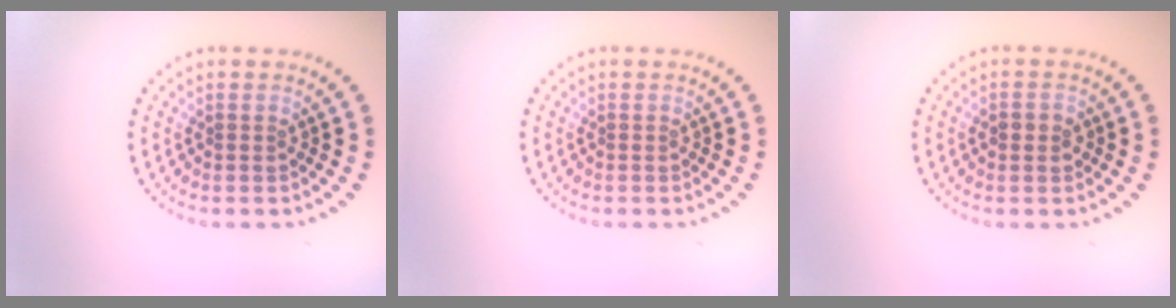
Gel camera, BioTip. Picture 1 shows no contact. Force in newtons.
{"total": 0.0}
{"total": 1.5, "press": 1.5, "slide": 0.3}